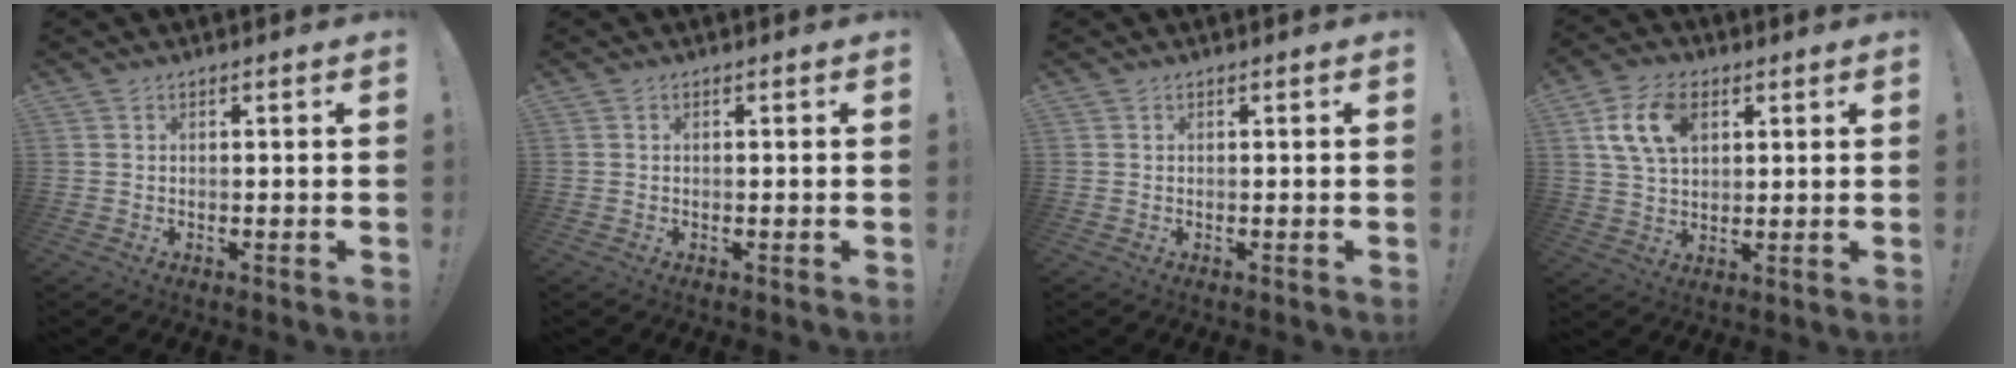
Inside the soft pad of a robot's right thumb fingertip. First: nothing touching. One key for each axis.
{"total": 0.0}
{"total": 0.0}
{"total": 12.5, "fx": 4.6, "fy": 8.1, "fz": 8.3, "tx": -0.156, "ty": 0.003, "tz": 0.088}